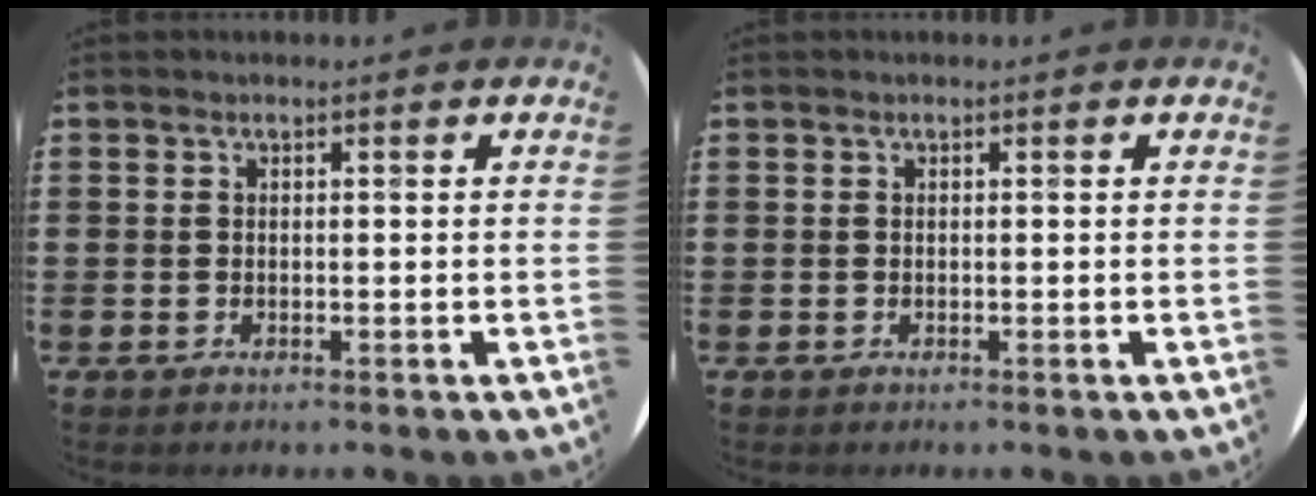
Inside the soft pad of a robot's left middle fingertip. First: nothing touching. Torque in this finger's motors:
{"motor_torque": [0.06, -0.07, 0.00, 0.00]}